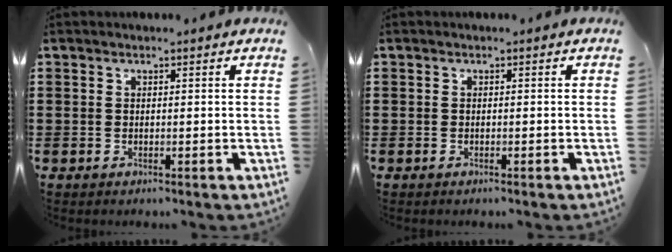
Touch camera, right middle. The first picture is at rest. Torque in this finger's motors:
{"motor_torque": [0.03, 0.03, 0.00, 0.00]}